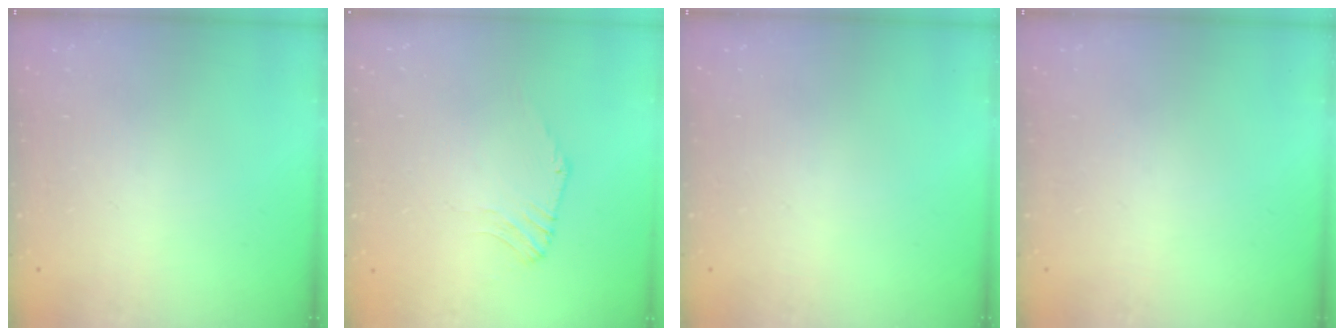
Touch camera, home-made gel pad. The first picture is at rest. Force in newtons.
{"total": 1.4, "press": 1.4, "slide": 0.4}
{"total": 0.0}
{"total": 0.0}